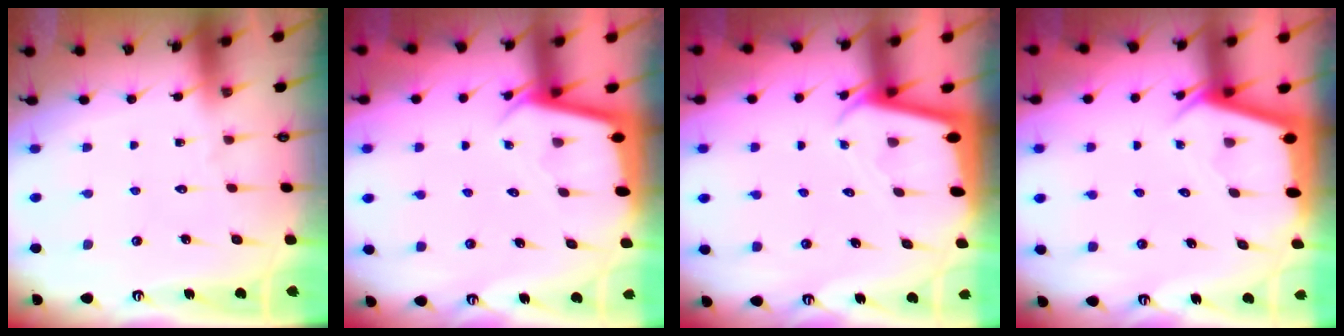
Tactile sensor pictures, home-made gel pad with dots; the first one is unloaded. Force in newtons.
{"total": 2.5, "press": 2.5, "slide": 0.1}
{"total": 2.1, "press": 2.1, "slide": 0.2}
{"total": 2.4, "press": 2.4, "slide": 0.2}